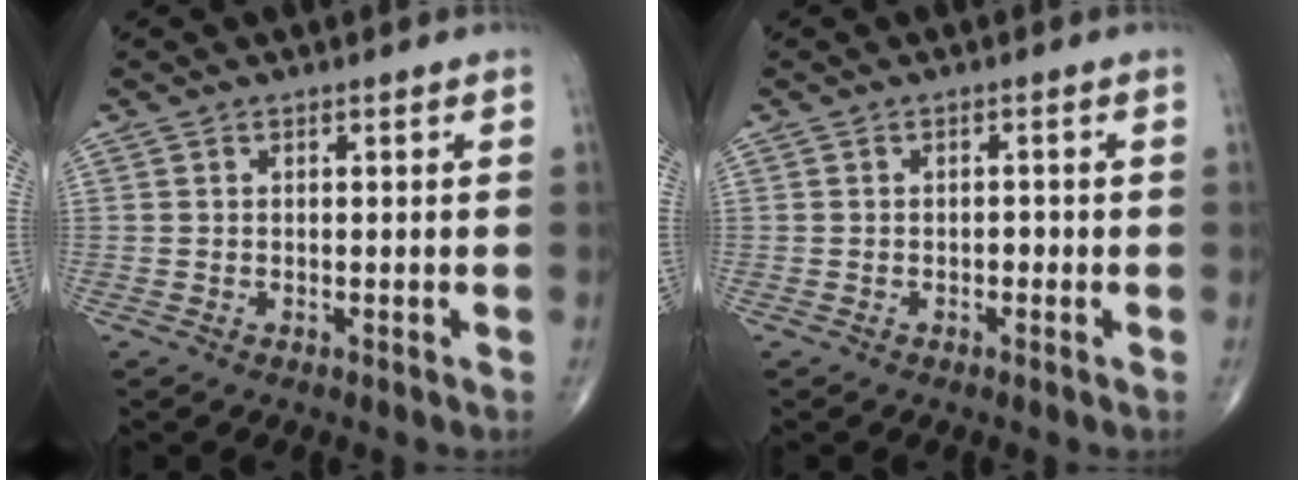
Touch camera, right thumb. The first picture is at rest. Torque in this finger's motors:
{"motor_torque": [0.25, 0.12, 0.18, 0.13, -0.02]}